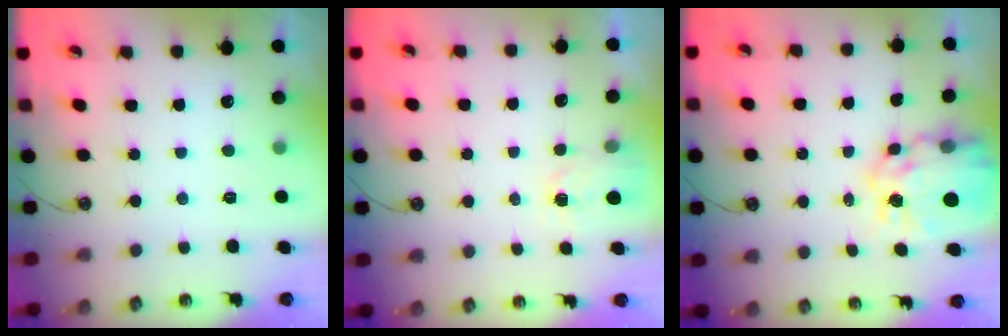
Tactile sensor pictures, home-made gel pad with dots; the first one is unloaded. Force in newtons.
{"total": 1.9, "press": 1.9, "slide": 0.3}
{"total": 13.6, "press": 13.6, "slide": 1.4}